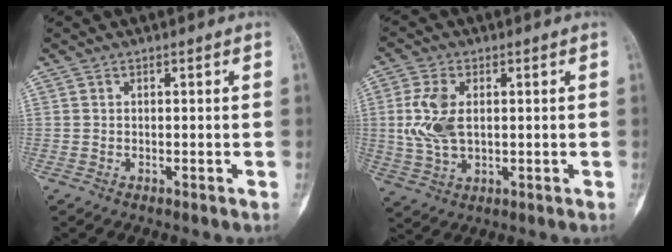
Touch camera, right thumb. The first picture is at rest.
{"total": 8.8, "force": [1.0, 5.1, 7.1], "torque": [-0.155, -0.002, 0.026]}